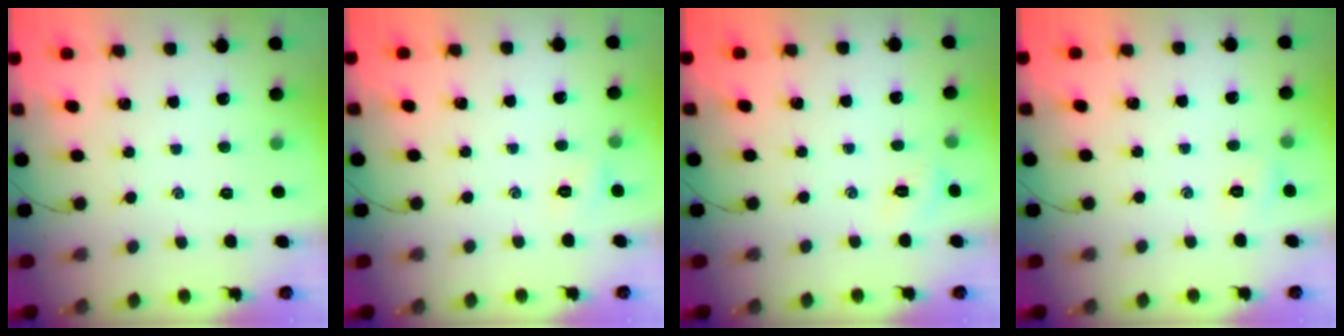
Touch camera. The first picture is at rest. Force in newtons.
{"total": 2.2, "press": 2.2, "slide": 0.5}
{"total": 2.7, "press": 2.6, "slide": 0.8}
{"total": 2.2, "press": 2.2, "slide": 0.5}